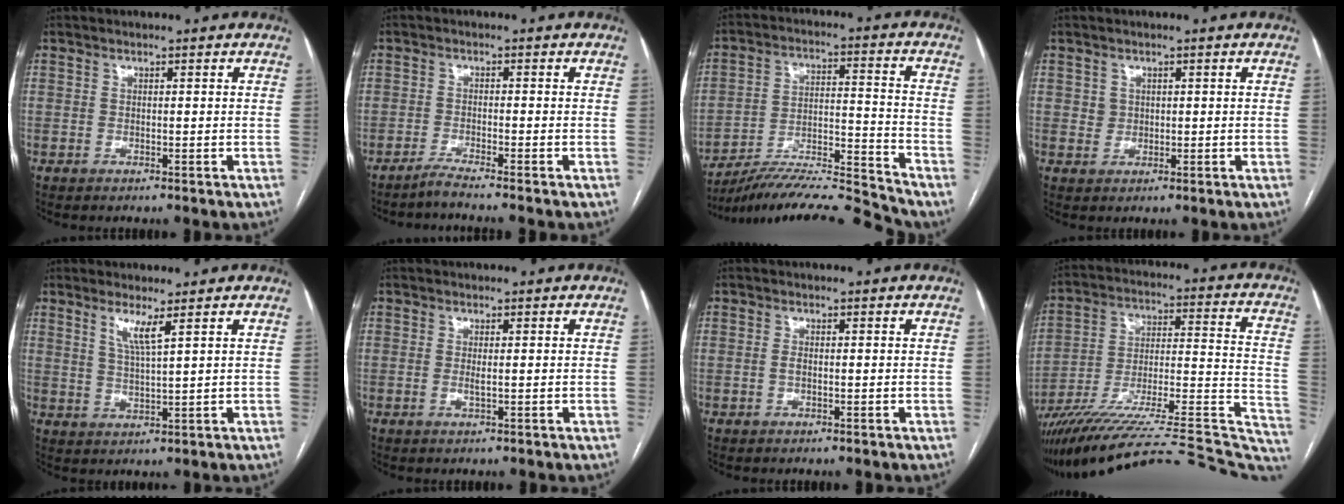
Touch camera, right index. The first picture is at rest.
{"total": 2.9, "force": [-2.5, -1.1, 0.9], "torque": [-0.016, -0.004, -0.048]}
{"total": 14.9, "force": [-14.4, -1.2, 3.9], "torque": [-0.064, 0.027, -0.250]}
{"total": 1.5, "force": [0.5, 1.4, 0.2], "torque": [0.003, 0.000, 0.006]}
{"total": 3.7, "force": [2.2, -0.3, 3.0], "torque": [-0.062, -0.011, 0.045]}
{"total": 0.7, "force": [-0.2, 0.0, 0.7], "torque": [-0.017, -0.002, -0.002]}
{"total": 0.8, "force": [-0.1, 0.3, 0.7], "torque": [-0.017, 0.001, 0.000]}
{"total": 35.7, "force": [-31.1, 3.8, 17.1], "torque": [-0.189, -0.018, -0.442]}